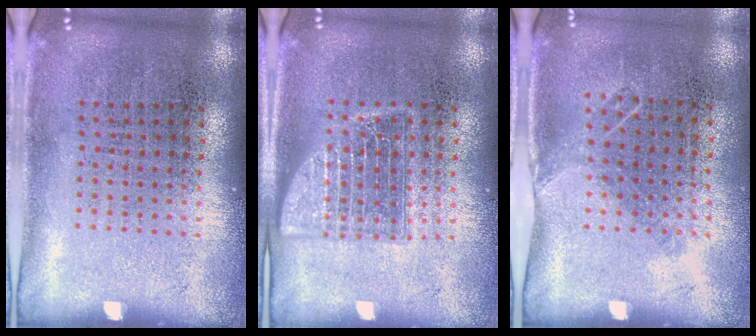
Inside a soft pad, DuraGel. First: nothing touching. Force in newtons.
{"total": 2.3, "press": 2.3, "slide": 0.3}
{"total": 1.0, "press": 0.8, "slide": 0.6}